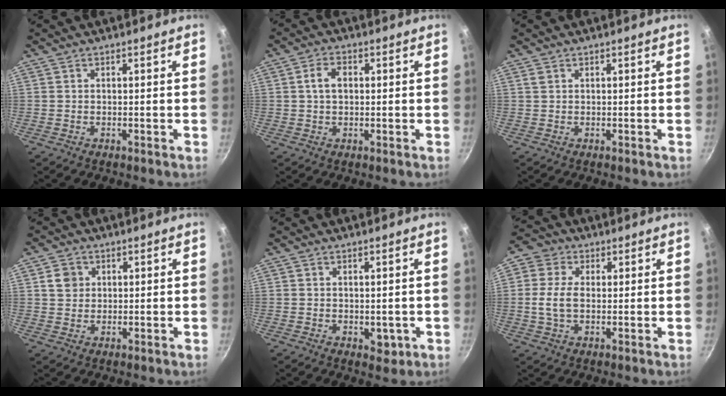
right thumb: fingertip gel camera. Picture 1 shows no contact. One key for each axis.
{"total": 4.0, "fx": 0.5, "fy": 2.7, "fz": 2.9, "tx": -0.043, "ty": 0.011, "tz": 0.004}
{"total": 0.9, "fx": 0.4, "fy": 0.7, "fz": 0.4, "tx": -0.007, "ty": 0.001, "tz": 0.006}
{"total": 3.9, "fx": 1.1, "fy": 3.4, "fz": 1.4, "tx": -0.004, "ty": 0.004, "tz": 0.017}
{"total": 2.9, "fx": -0.4, "fy": 2.0, "fz": 2.0, "tx": -0.021, "ty": -0.002, "tz": -0.002}
{"total": 7.4, "fx": 0.6, "fy": 5.4, "fz": 5.1, "tx": -0.083, "ty": 0.007, "tz": -0.002}